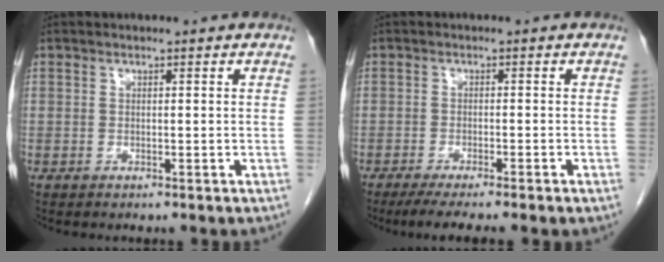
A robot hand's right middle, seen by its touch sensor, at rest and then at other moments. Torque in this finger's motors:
{"motor_torque": [0.90, -0.80, 0.08, 0.06]}